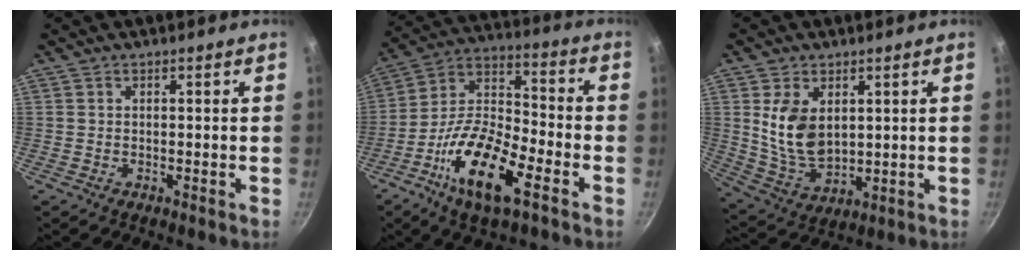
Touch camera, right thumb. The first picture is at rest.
{"total": 17.7, "force": [-8.3, 6.6, 14.1], "torque": [-0.258, 0.045, -0.170]}
{"total": 11.0, "force": [2.7, 7.0, 8.1], "torque": [-0.141, -0.027, 0.068]}